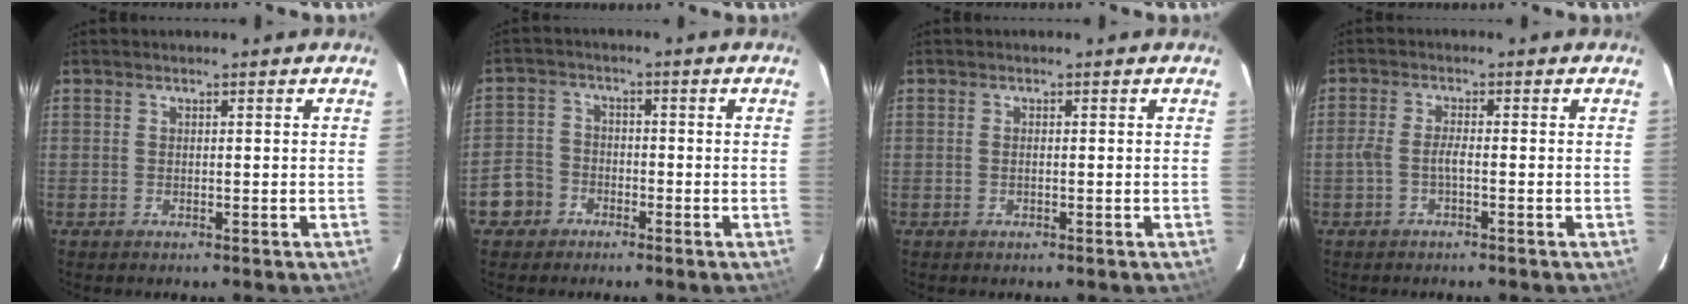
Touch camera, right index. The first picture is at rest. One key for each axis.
{"total": 5.8, "fx": -3.2, "fy": 4.8, "fz": 0.8, "tx": -0.023, "ty": 0.020, "tz": -0.063}
{"total": 0.5, "fx": 0.2, "fy": 0.2, "fz": 0.4, "tx": -0.009, "ty": 0.003, "tz": 0.002}
{"total": 2.3, "fx": -0.9, "fy": 0.3, "fz": 2.0, "tx": -0.049, "ty": 0.006, "tz": -0.022}